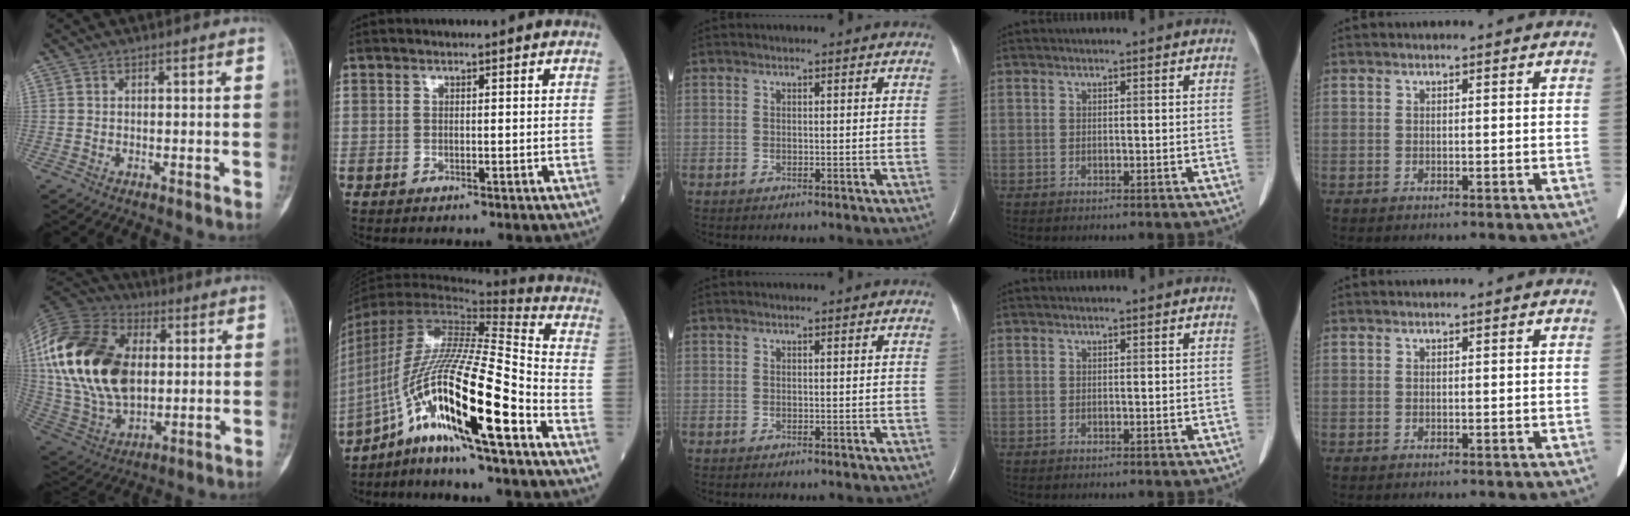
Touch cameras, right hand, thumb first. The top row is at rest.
{"thumb": {"total": 27.3, "force": [3.7, 17.4, 20.6], "torque": [-0.409, -0.007, 0.070]}, "index": {"total": 19.2, "force": [-9.3, 0.6, 16.8], "torque": [-0.337, -0.007, -0.172]}}